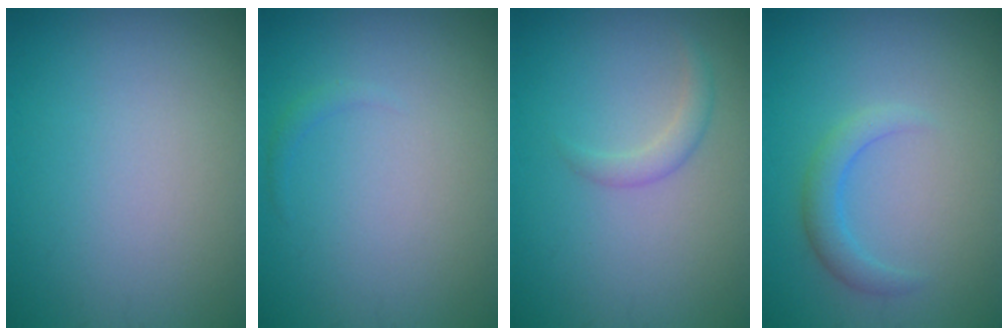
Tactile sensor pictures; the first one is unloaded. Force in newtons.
{"total": 0.6, "press": 0.6, "slide": 0.1}
{"total": 1.4, "press": 1.4, "slide": 0.0}
{"total": 2.0, "press": 2.0, "slide": 0.1}